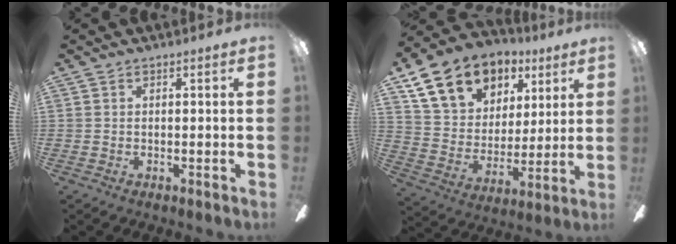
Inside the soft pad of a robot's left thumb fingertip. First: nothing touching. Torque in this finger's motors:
{"motor_torque": [2.30, 2.30, 1.38, -1.38, 0.12]}